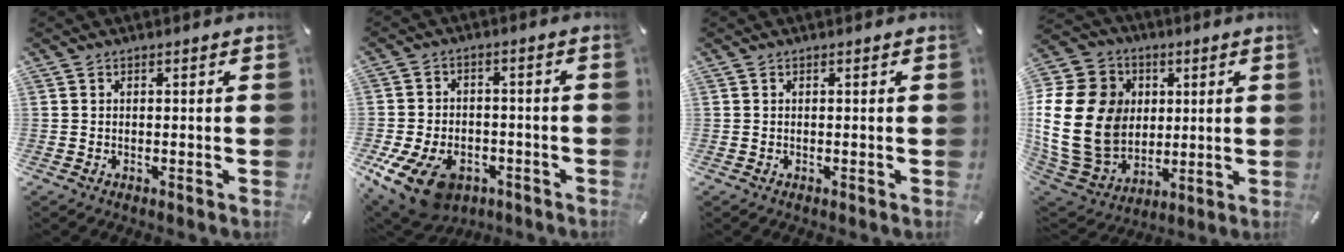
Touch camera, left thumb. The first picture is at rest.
{"total": 13.4, "force": [-7.0, 8.4, 7.7], "torque": [-0.160, 0.041, -0.121]}
{"total": 0.0}
{"total": 24.1, "force": [0.5, 20.0, 13.4], "torque": [-0.274, 0.002, 0.023]}